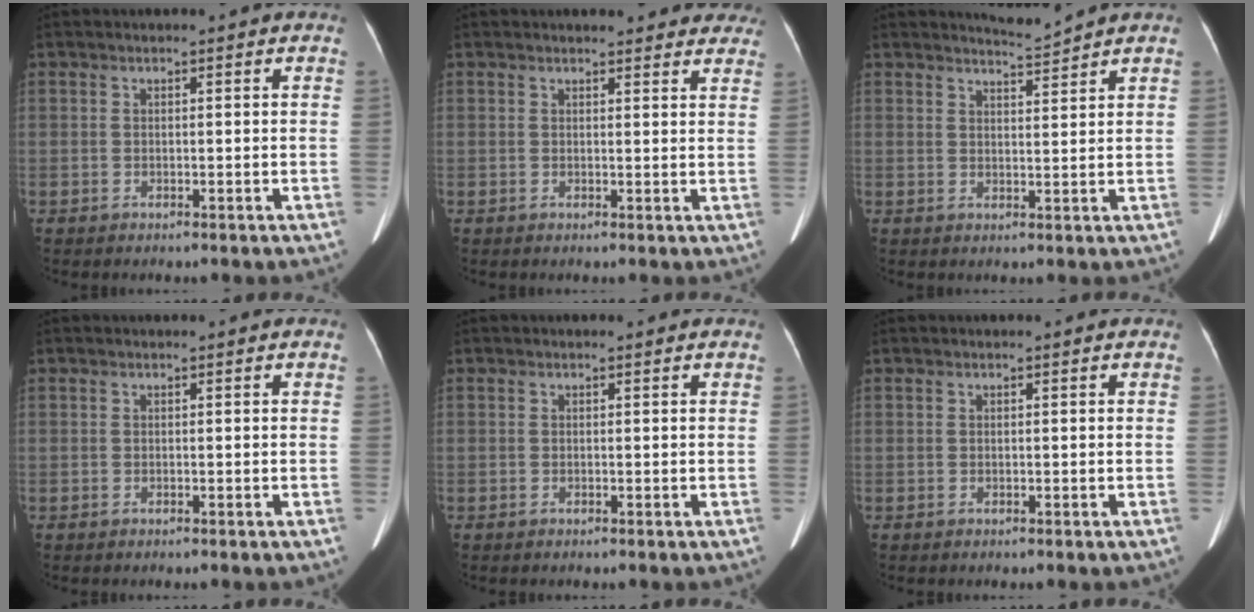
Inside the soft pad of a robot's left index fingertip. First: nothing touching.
{"total": 15.7, "force": [14.6, 3.4, 4.7], "torque": [-0.030, -0.016, 0.150]}
{"total": 2.8, "force": [2.6, -1.0, -0.3], "torque": [-0.003, -0.012, 0.051]}
{"total": 0.0}
{"total": 0.0}
{"total": 0.0}